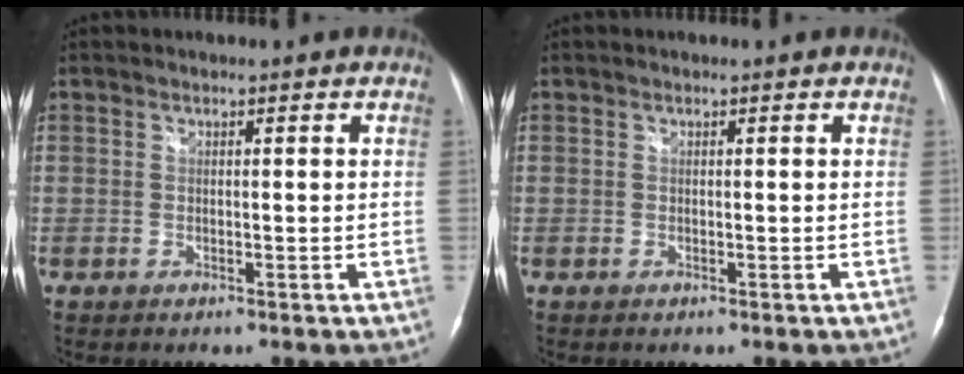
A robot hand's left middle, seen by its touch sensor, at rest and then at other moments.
{"total": 0.0}